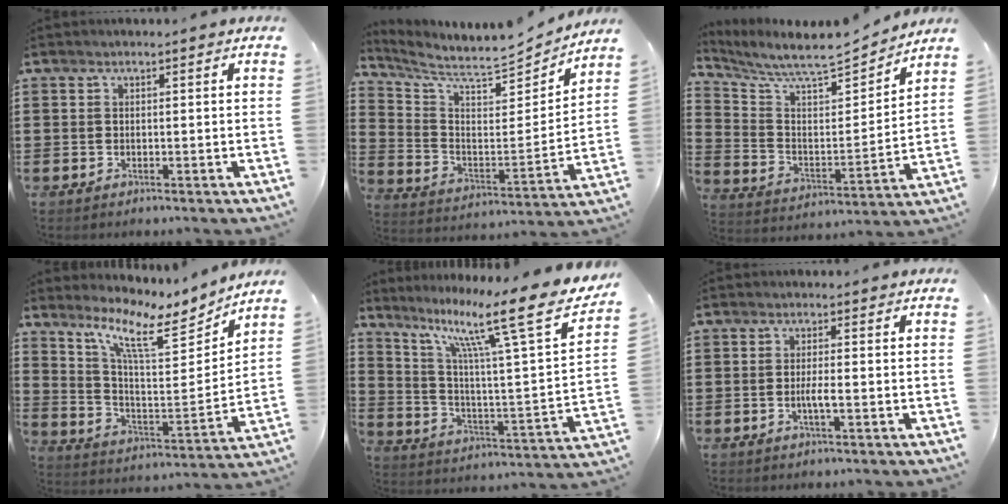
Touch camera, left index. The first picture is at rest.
{"total": 7.2, "force": [6.6, 1.2, 2.7], "torque": [-0.087, -0.054, 0.107]}
{"total": 7.2, "force": [6.7, 0.8, 2.6], "torque": [-0.082, -0.054, 0.112]}
{"total": 10.4, "force": [7.7, 2.3, 6.6], "torque": [-0.148, -0.041, 0.129]}
{"total": 15.3, "force": [10.8, 1.4, 10.8], "torque": [-0.199, -0.078, 0.164]}
{"total": 2.3, "force": [-0.6, 0.3, 2.2], "torque": [-0.039, 0.000, -0.011]}